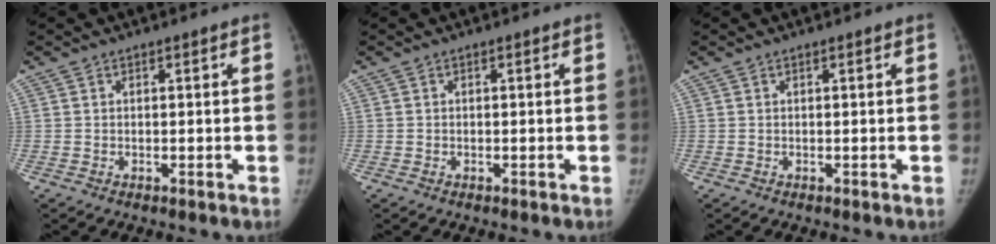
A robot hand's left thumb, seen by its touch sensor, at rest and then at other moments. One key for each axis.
{"total": 0.0}
{"total": 0.0}